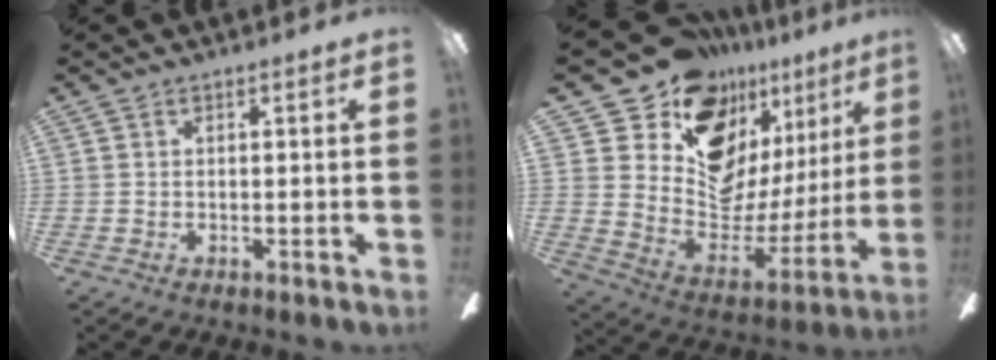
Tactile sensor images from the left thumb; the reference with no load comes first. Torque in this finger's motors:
{"motor_torque": [1.24, 0.91, 0.17, -0.30, 0.01]}